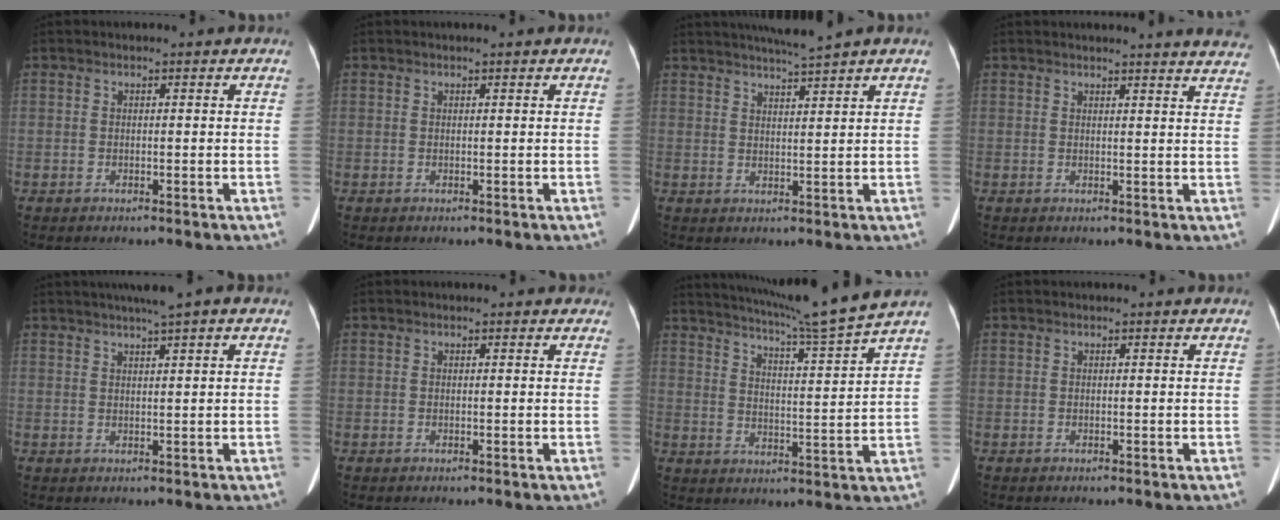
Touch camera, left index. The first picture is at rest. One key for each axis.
{"total": 0.5, "fx": 0.4, "fy": -0.1, "fz": 0.3, "tx": -0.006, "ty": 0.003, "tz": 0.010}
{"total": 4.9, "fx": 4.3, "fy": -1.2, "fz": 2.1, "tx": -0.035, "ty": 0.001, "tz": 0.074}
{"total": 14.5, "fx": 14.0, "fy": 0.5, "fz": 3.7, "tx": -0.035, "ty": -0.045, "tz": 0.139}
{"total": 5.2, "fx": 3.5, "fy": -0.4, "fz": 3.9, "tx": -0.062, "ty": 0.023, "tz": 0.056}
{"total": 1.0, "fx": 0.7, "fy": 0.7, "fz": 0.1, "tx": 0.001, "ty": 0.001, "tz": -0.004}
{"total": 13.5, "fx": 12.1, "fy": -2.9, "fz": 5.4, "tx": -0.096, "ty": -0.035, "tz": 0.178}
{"total": 0.0}